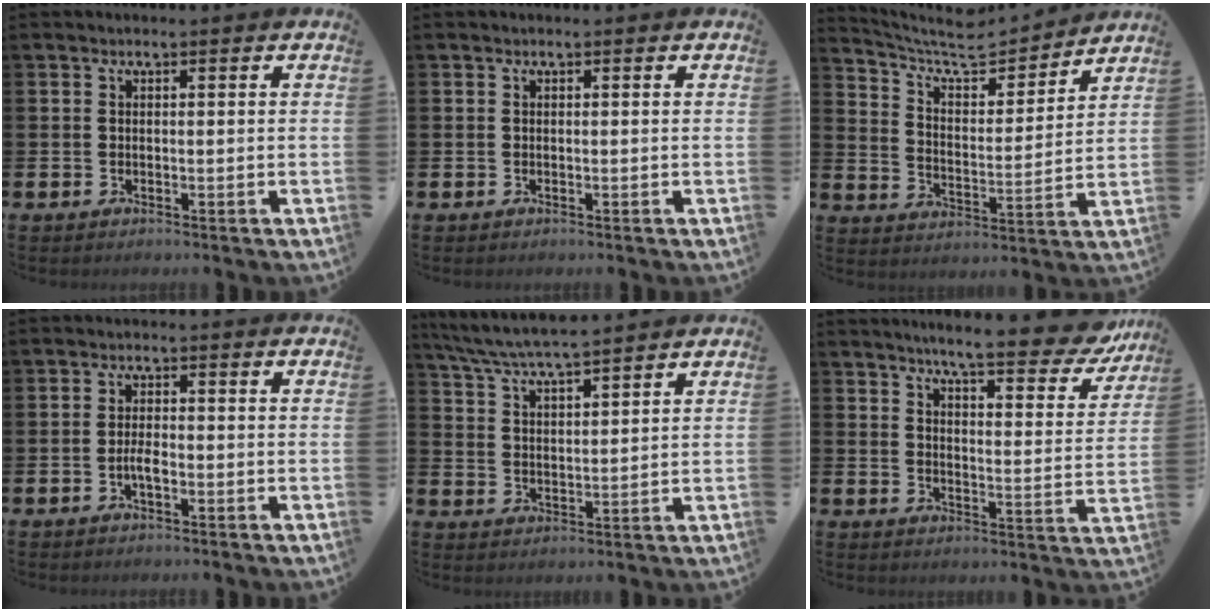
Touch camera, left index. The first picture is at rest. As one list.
[{"total": 0.0}, {"total": 8.0, "force": [7.3, 2.1, 2.5], "torque": [-0.081, -0.055, 0.124]}, {"total": 2.3, "force": [-0.8, 0.9, 2.0], "torque": [-0.034, 0.002, -0.018]}, {"total": 6.1, "force": [5.8, 0.2, 1.8], "torque": [-0.058, -0.027, 0.105]}, {"total": 8.0, "force": [7.2, 0.8, 3.3], "torque": [-0.061, -0.051, 0.118]}]